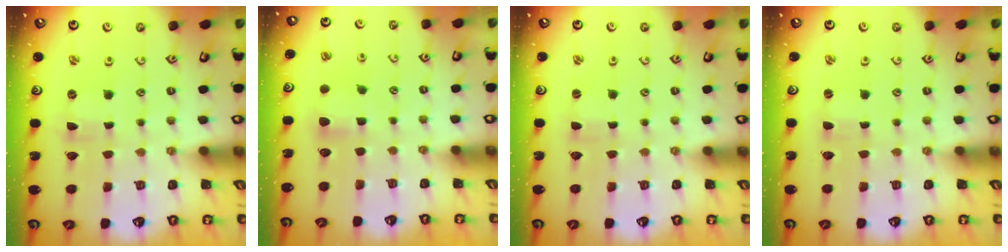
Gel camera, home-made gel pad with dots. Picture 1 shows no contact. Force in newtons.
{"total": 5.3, "press": 5.3, "slide": 0.9}
{"total": 0.7, "press": 0.7, "slide": 0.0}
{"total": 0.0}